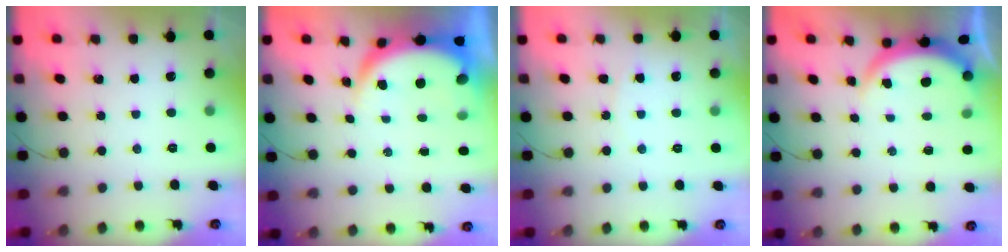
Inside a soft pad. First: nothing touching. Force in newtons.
{"total": 7.3, "press": 7.3, "slide": 0.8}
{"total": 3.7, "press": 3.7, "slide": 0.2}
{"total": 3.8, "press": 3.7, "slide": 0.6}